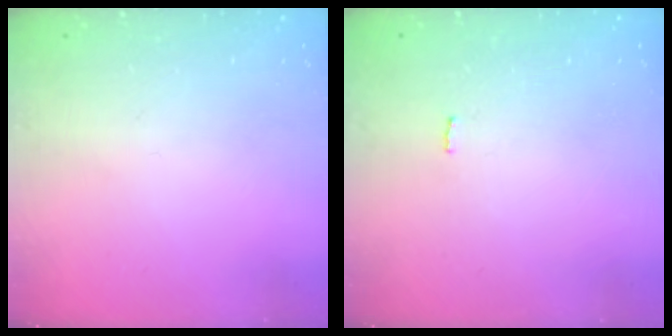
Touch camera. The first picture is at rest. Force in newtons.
{"total": 2.0, "press": 2.0, "slide": 0.3}